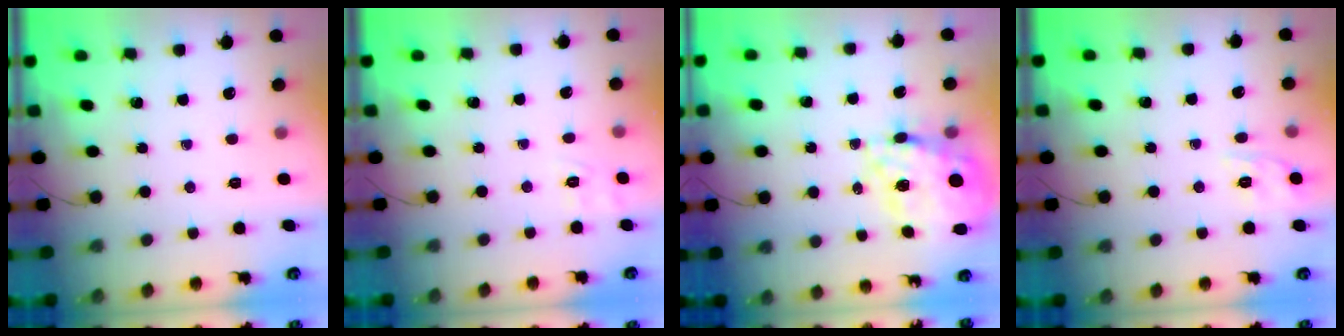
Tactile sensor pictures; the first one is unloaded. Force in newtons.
{"total": 3.1, "press": 2.4, "slide": 1.9}
{"total": 23.6, "press": 23.1, "slide": 4.9}
{"total": 2.3, "press": 2.0, "slide": 1.3}